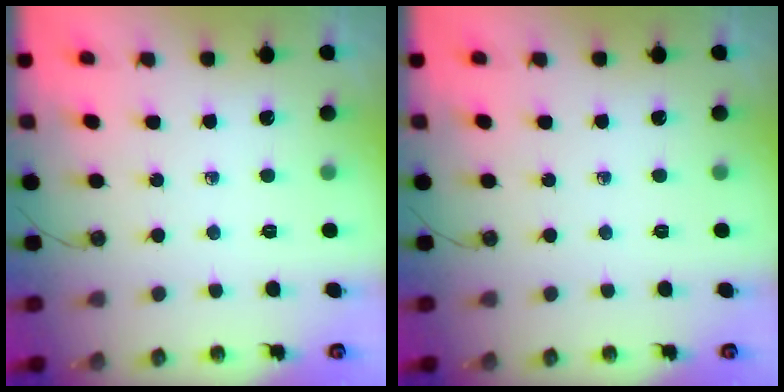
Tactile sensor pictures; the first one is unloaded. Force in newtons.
{"total": 0.0}